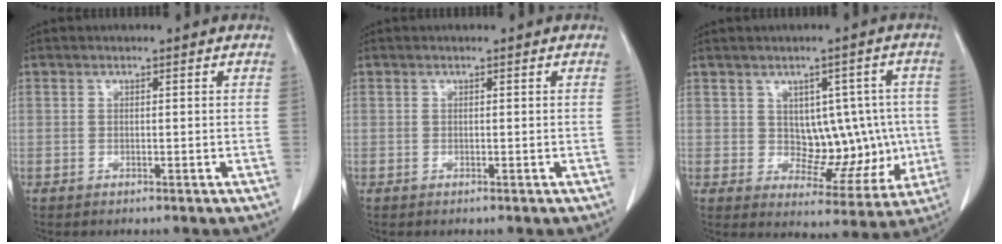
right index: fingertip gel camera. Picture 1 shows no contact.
{"total": 0.0}
{"total": 9.3, "force": [0.5, 6.0, 7.1], "torque": [-0.067, 0.024, 0.028]}